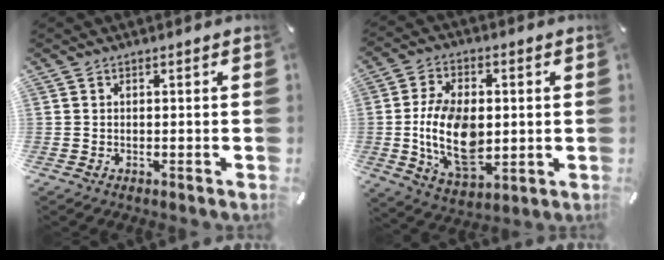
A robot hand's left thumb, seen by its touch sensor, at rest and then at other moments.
{"total": 16.5, "force": [-0.7, 10.5, 12.8], "torque": [-0.250, -0.006, -0.012]}